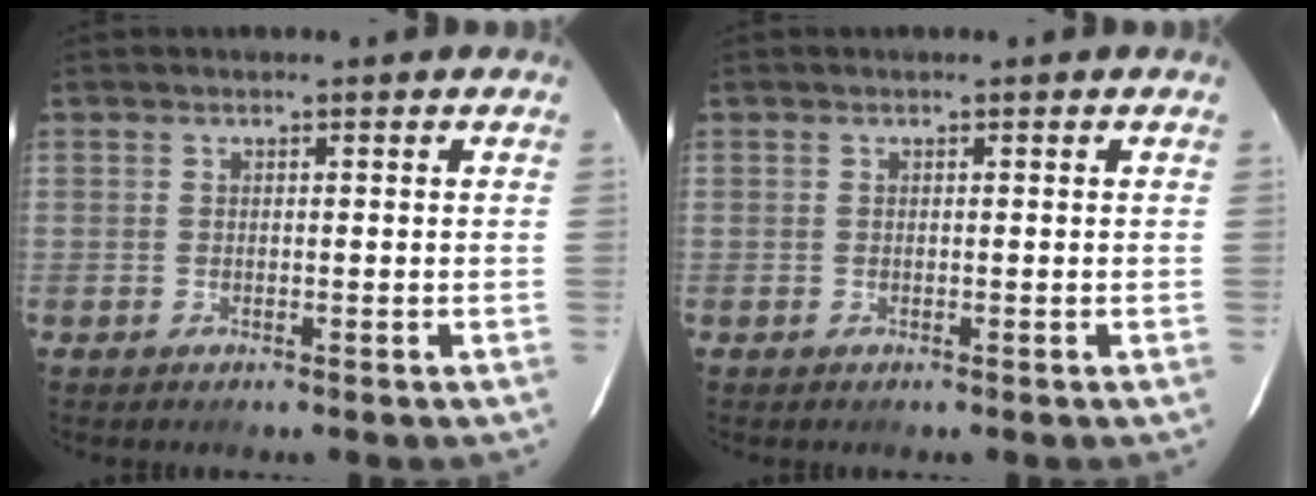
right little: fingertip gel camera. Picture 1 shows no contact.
{"total": 0.0}